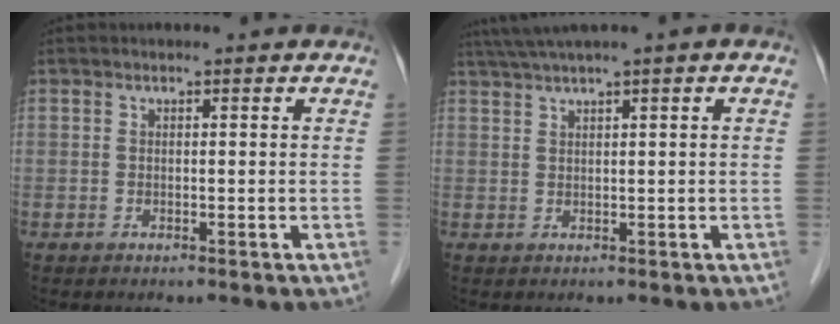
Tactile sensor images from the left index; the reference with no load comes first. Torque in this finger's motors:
{"motor_torque": [0.21, -0.82, 0.96, 0.16]}